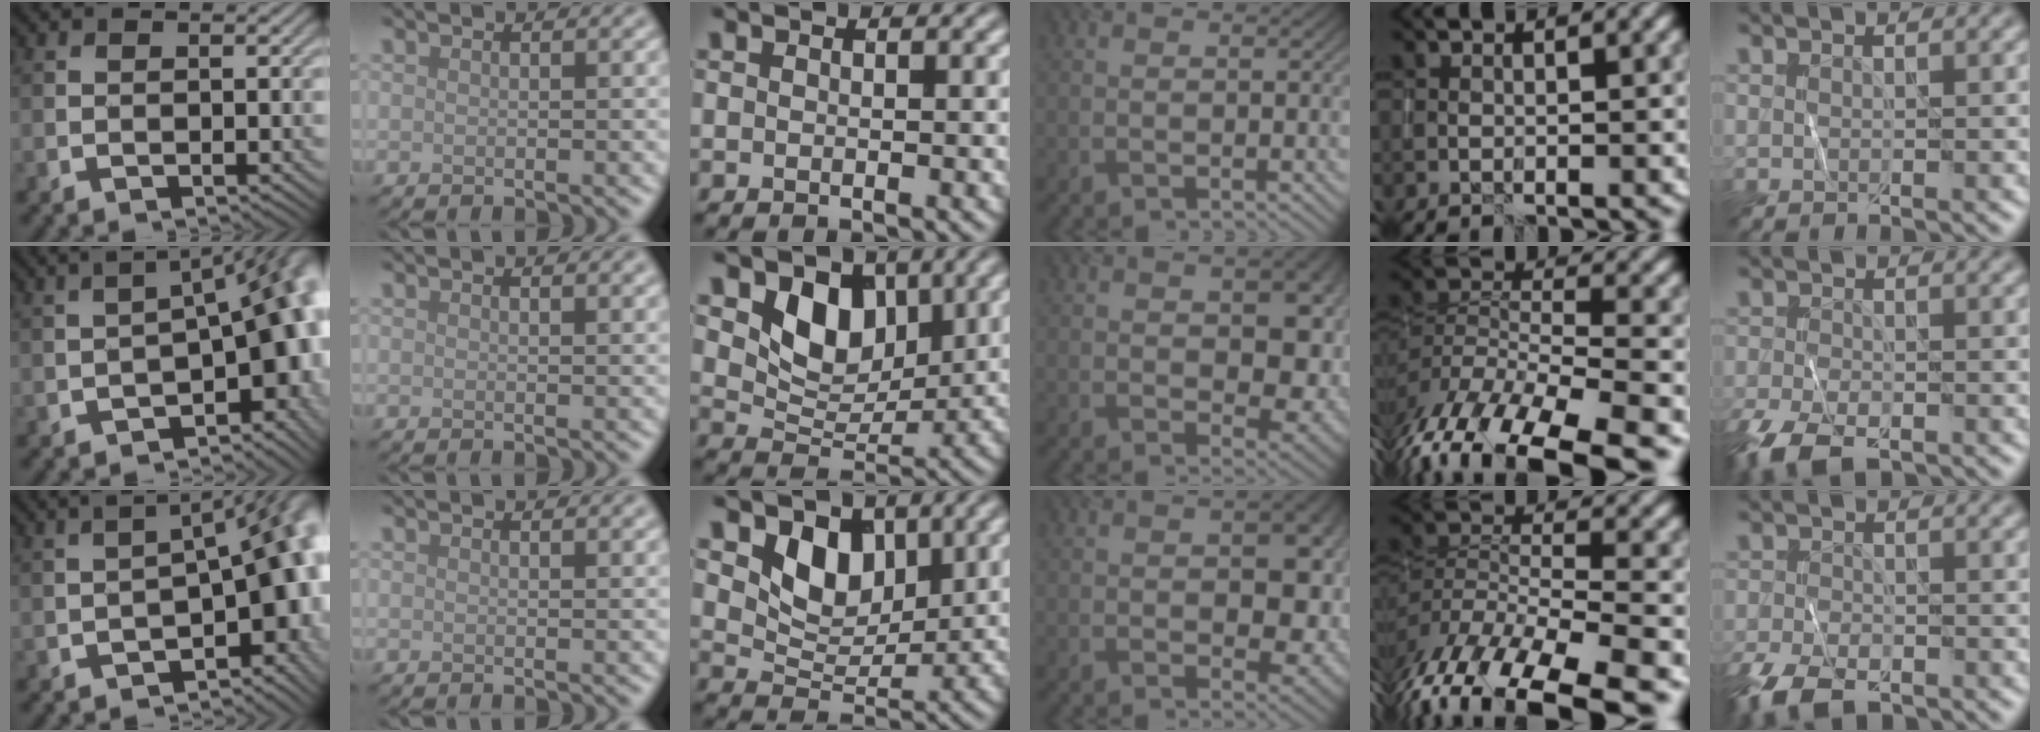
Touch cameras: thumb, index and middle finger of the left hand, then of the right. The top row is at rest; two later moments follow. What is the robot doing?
{"motion": "wrap", "object": "ribbon"}